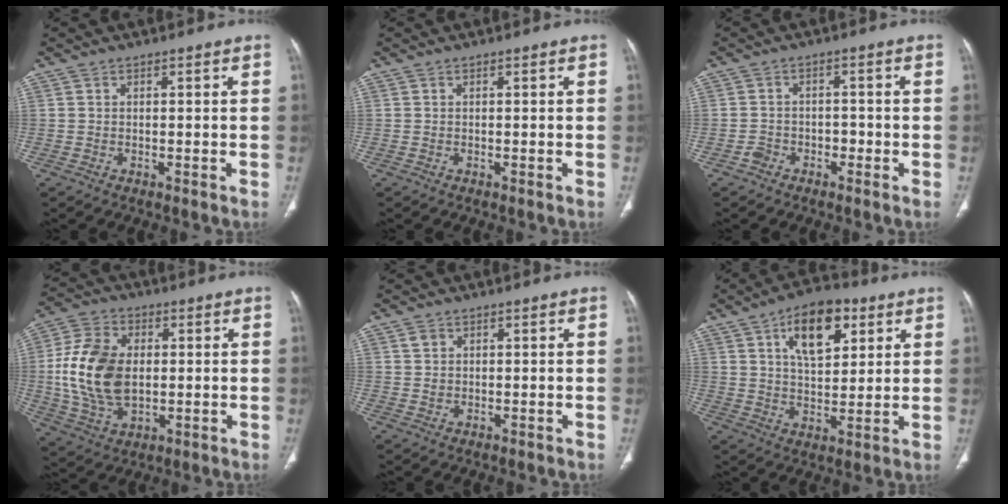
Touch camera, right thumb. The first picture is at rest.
{"total": 0.0}
{"total": 2.9, "force": [-1.6, 2.2, 0.8], "torque": [-0.005, 0.018, -0.029]}
{"total": 16.2, "force": [0.5, 10.5, 12.3], "torque": [-0.236, 0.002, 0.015]}
{"total": 1.8, "force": [0.7, 1.6, 0.6], "torque": [-0.005, -0.004, 0.014]}
{"total": 13.0, "force": [5.7, 6.9, 9.5], "torque": [-0.121, -0.013, 0.092]}